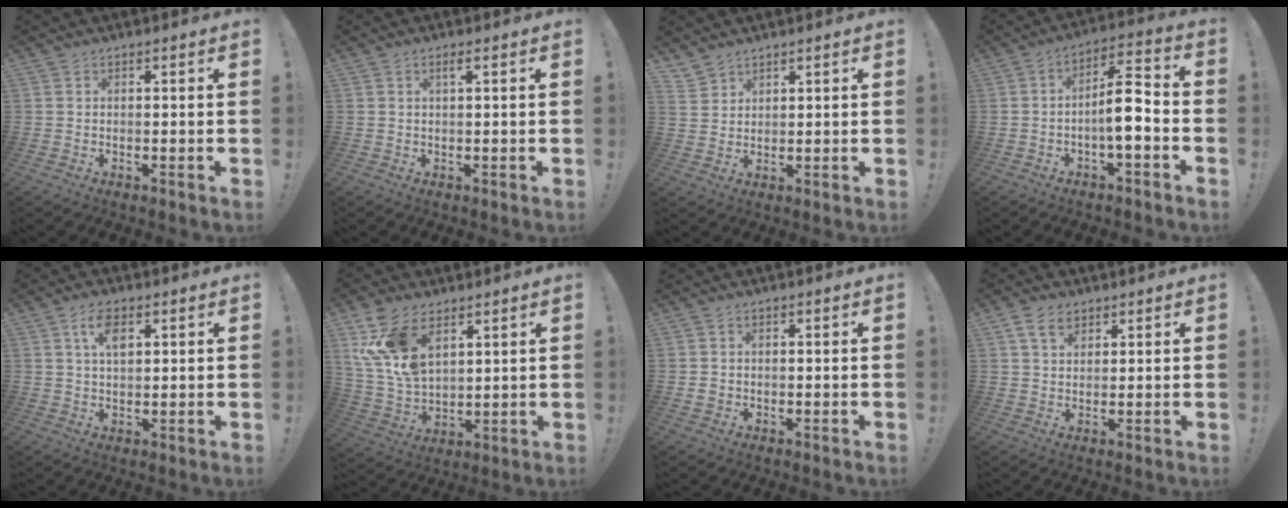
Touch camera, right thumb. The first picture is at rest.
{"total": 1.8, "force": [0.6, 0.1, 1.7], "torque": [-0.026, -0.001, 0.007]}
{"total": 3.8, "force": [3.4, 1.6, 0.5], "torque": [-0.005, -0.025, 0.064]}
{"total": 10.9, "force": [-2.7, 3.7, 9.9], "torque": [-0.169, 0.019, -0.048]}
{"total": 6.5, "force": [2.6, 3.4, 4.9], "torque": [-0.078, -0.002, 0.043]}
{"total": 15.0, "force": [7.5, 9.1, 9.3], "torque": [-0.190, -0.037, 0.146]}
{"total": 1.7, "force": [-0.1, 1.6, 0.6], "torque": [-0.001, 0.001, -0.002]}
{"total": 5.7, "force": [3.3, 3.7, 2.9], "torque": [-0.041, -0.008, 0.061]}